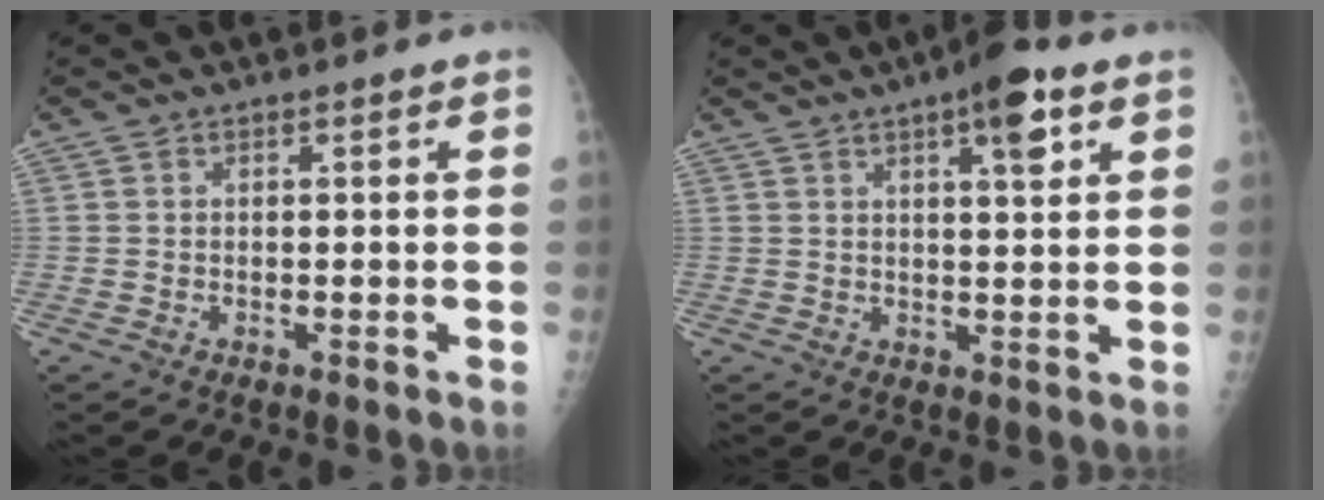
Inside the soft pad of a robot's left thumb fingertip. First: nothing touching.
{"total": 7.5, "force": [3.9, 2.1, 6.1], "torque": [-0.079, -0.012, 0.052]}